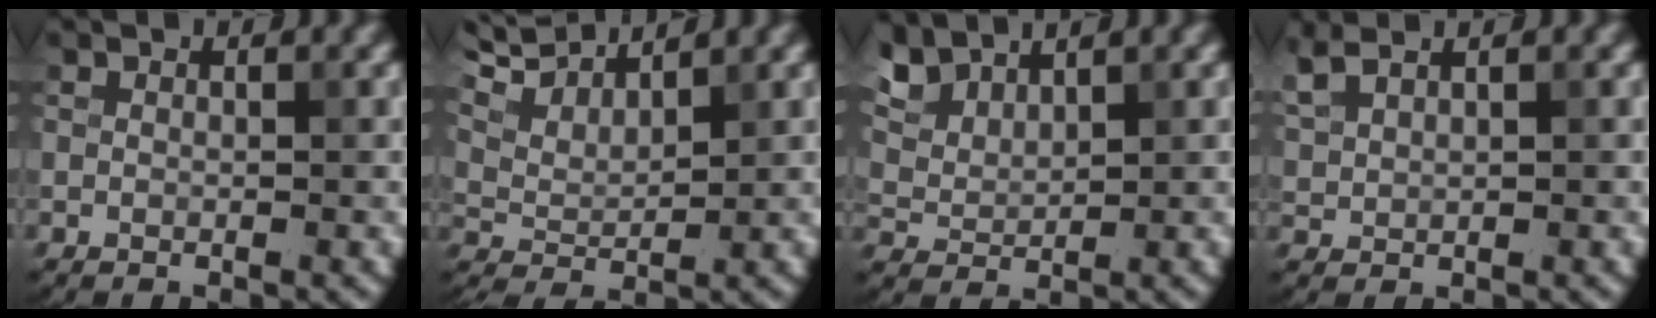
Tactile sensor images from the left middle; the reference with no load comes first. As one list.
[{"total": 5.6, "force": [5.0, 1.2, 2.3], "torque": [-0.062, 0.016, 0.085]}, {"total": 4.6, "force": [3.8, 1.8, 1.8], "torque": [-0.056, 0.010, 0.082]}, {"total": 2.4, "force": [1.9, 0.7, 1.2], "torque": [-0.039, 0.010, 0.048]}]